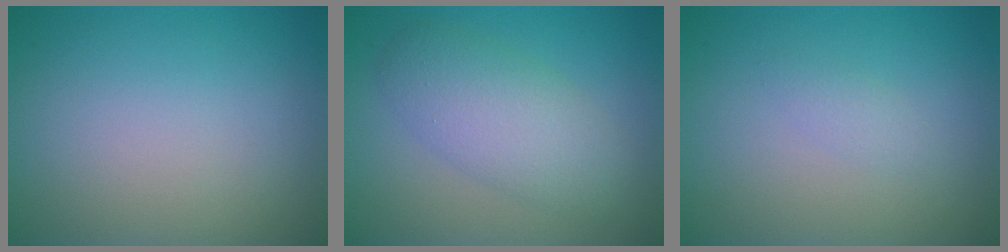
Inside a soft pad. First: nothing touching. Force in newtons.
{"total": 4.8, "press": 4.8, "slide": 0.3}
{"total": 0.9, "press": 0.9, "slide": 0.0}